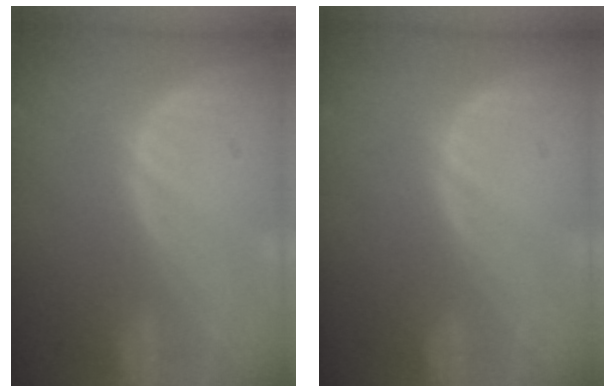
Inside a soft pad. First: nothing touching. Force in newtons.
{"total": 0.0}